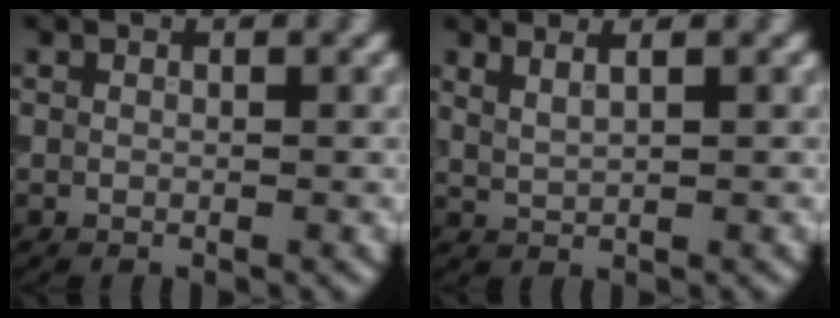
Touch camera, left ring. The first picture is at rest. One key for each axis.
{"total": 2.7, "fx": 1.9, "fy": 1.0, "fz": 1.7, "tx": -0.012, "ty": 0.004, "tz": 0.021}